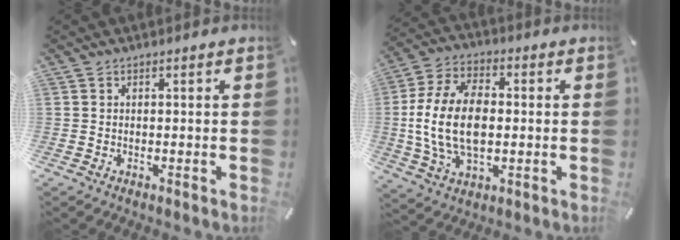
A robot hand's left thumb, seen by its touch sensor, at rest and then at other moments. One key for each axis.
{"total": 16.0, "fx": -0.6, "fy": 10.2, "fz": 12.3, "tx": -0.279, "ty": 0.003, "tz": -0.010}